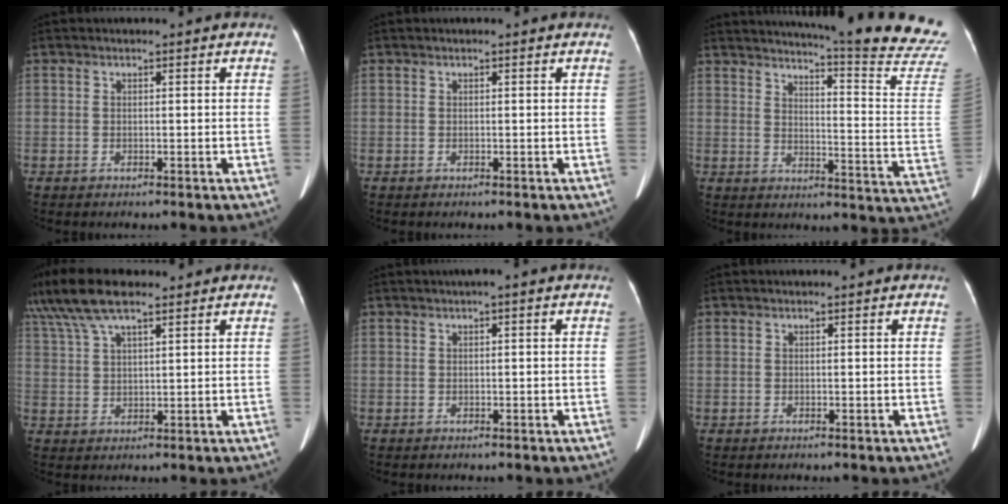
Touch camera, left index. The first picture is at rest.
{"total": 0.5, "force": [0.5, 0.0, 0.1], "torque": [-0.004, 0.010, 0.008]}
{"total": 24.3, "force": [22.4, -1.2, 9.2], "torque": [-0.136, -0.137, 0.255]}
{"total": 11.8, "force": [9.0, 3.0, 7.0], "torque": [-0.151, 0.043, 0.171]}
{"total": 0.6, "force": [0.2, 0.1, 0.5], "torque": [-0.008, 0.011, 0.003]}
{"total": 0.0}